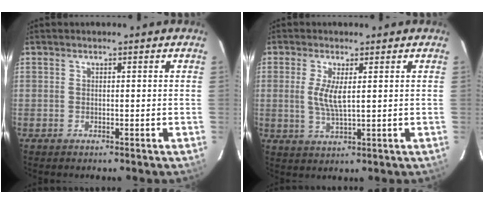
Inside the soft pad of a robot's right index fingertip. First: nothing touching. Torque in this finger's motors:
{"motor_torque": [0.14, 0.01, 0.11, 0.06]}